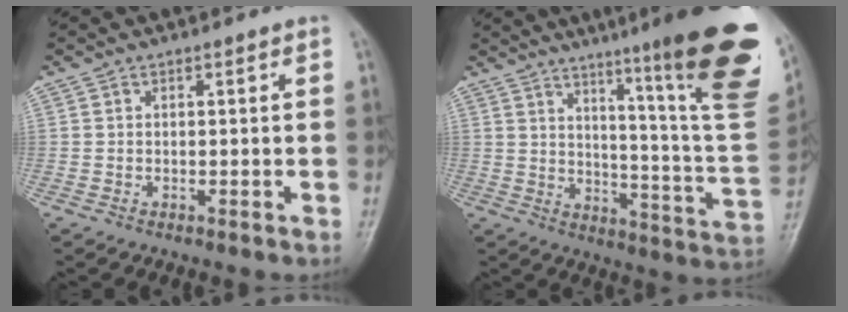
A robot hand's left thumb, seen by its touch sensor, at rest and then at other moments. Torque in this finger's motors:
{"motor_torque": [3.12, 0.95, 1.95, -0.82, 0.41]}